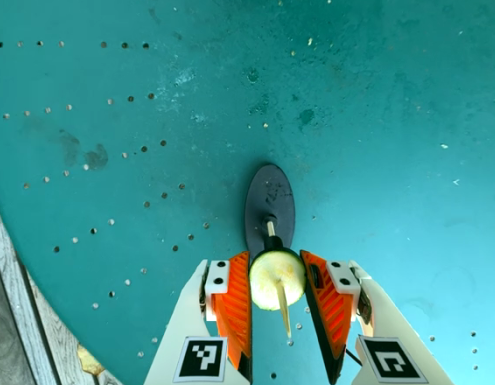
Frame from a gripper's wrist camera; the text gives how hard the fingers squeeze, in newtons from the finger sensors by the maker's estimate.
{"total": 12.4, "left": 12.7, "right": 12.2}